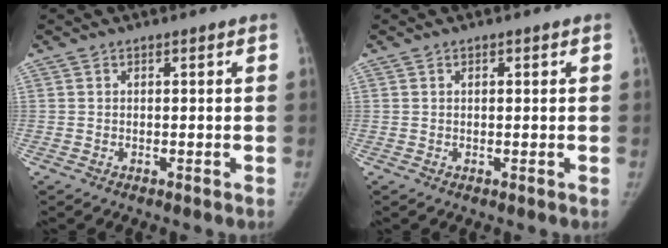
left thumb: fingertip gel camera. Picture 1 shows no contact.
{"total": 0.6, "force": [0.2, 0.3, 0.5], "torque": [-0.007, 0.000, 0.004]}